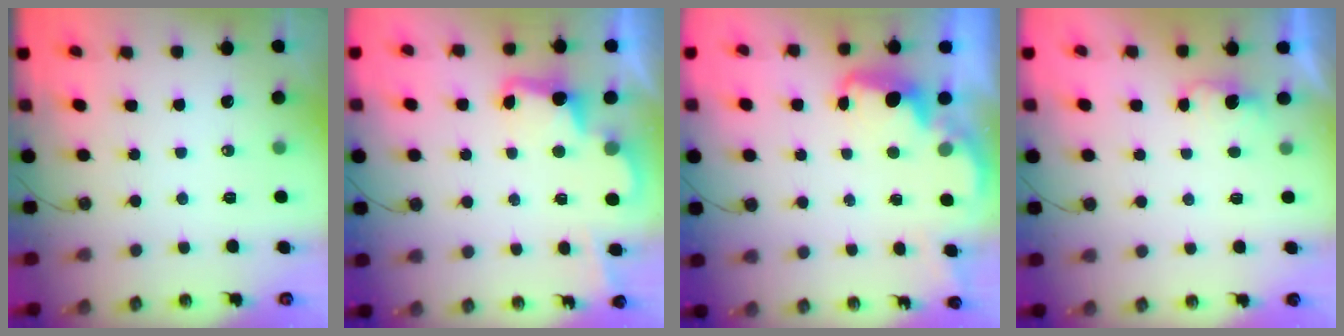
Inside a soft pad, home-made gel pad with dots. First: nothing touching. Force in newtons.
{"total": 4.1, "press": 4.1, "slide": 0.4}
{"total": 2.2, "press": 2.1, "slide": 0.6}
{"total": 1.6, "press": 1.4, "slide": 0.8}